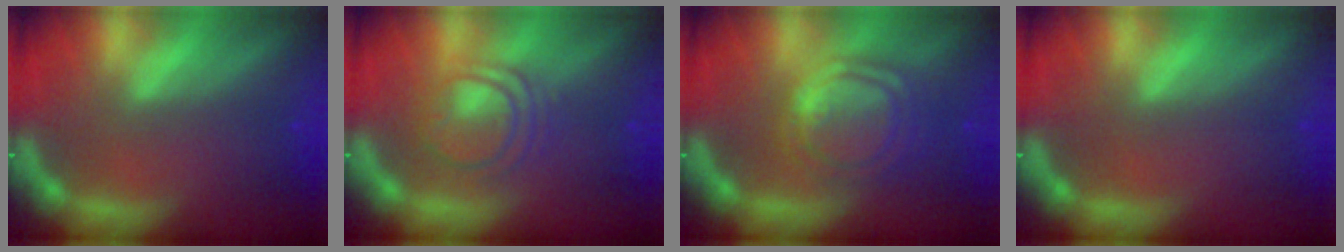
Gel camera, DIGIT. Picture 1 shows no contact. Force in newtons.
{"total": 5.0}
{"total": 7.0}
{"total": 0.0}